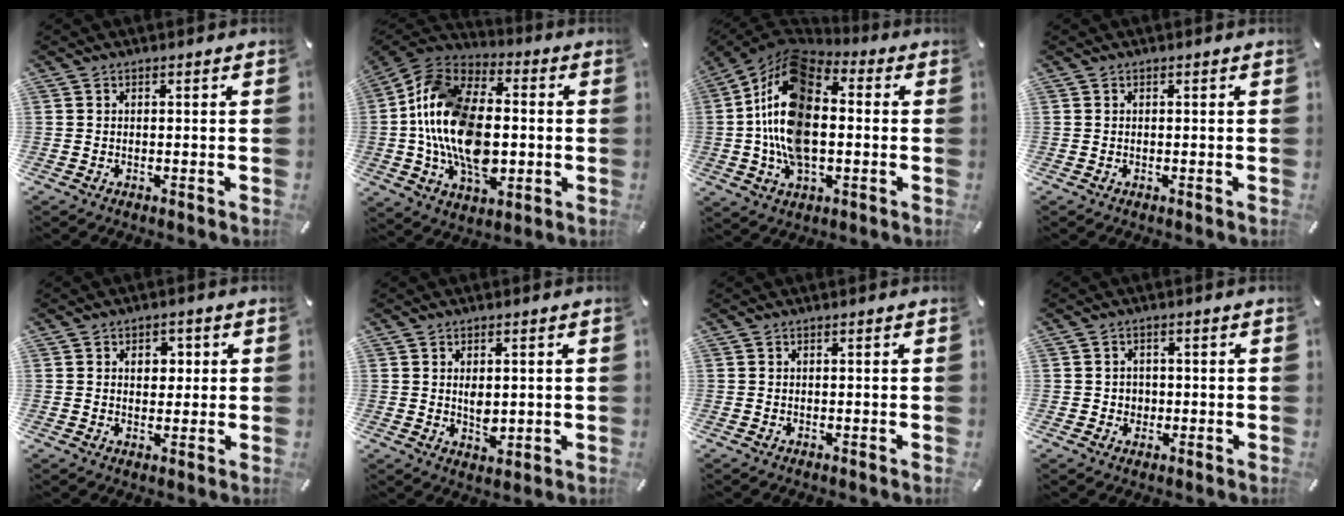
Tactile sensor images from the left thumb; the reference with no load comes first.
{"total": 21.2, "force": [-2.6, 13.9, 15.7], "torque": [-0.323, 0.009, -0.048]}
{"total": 19.3, "force": [-1.0, 11.9, 15.1], "torque": [-0.324, 0.007, -0.025]}
{"total": 0.0}
{"total": 3.7, "force": [1.0, 3.0, 2.0], "torque": [-0.015, -0.004, 0.006]}
{"total": 4.3, "force": [0.4, 2.7, 3.3], "torque": [-0.048, -0.007, 0.002]}
{"total": 0.0}
{"total": 2.6, "force": [-0.1, 2.6, 0.1], "torque": [0.002, 0.002, -0.007]}